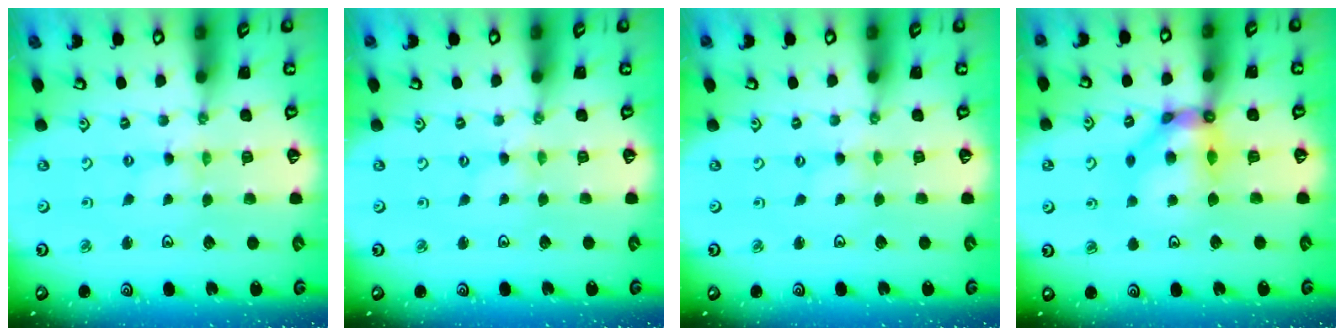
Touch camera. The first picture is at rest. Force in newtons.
{"total": 0.0}
{"total": 0.0}
{"total": 10.6, "press": 10.5, "slide": 1.0}